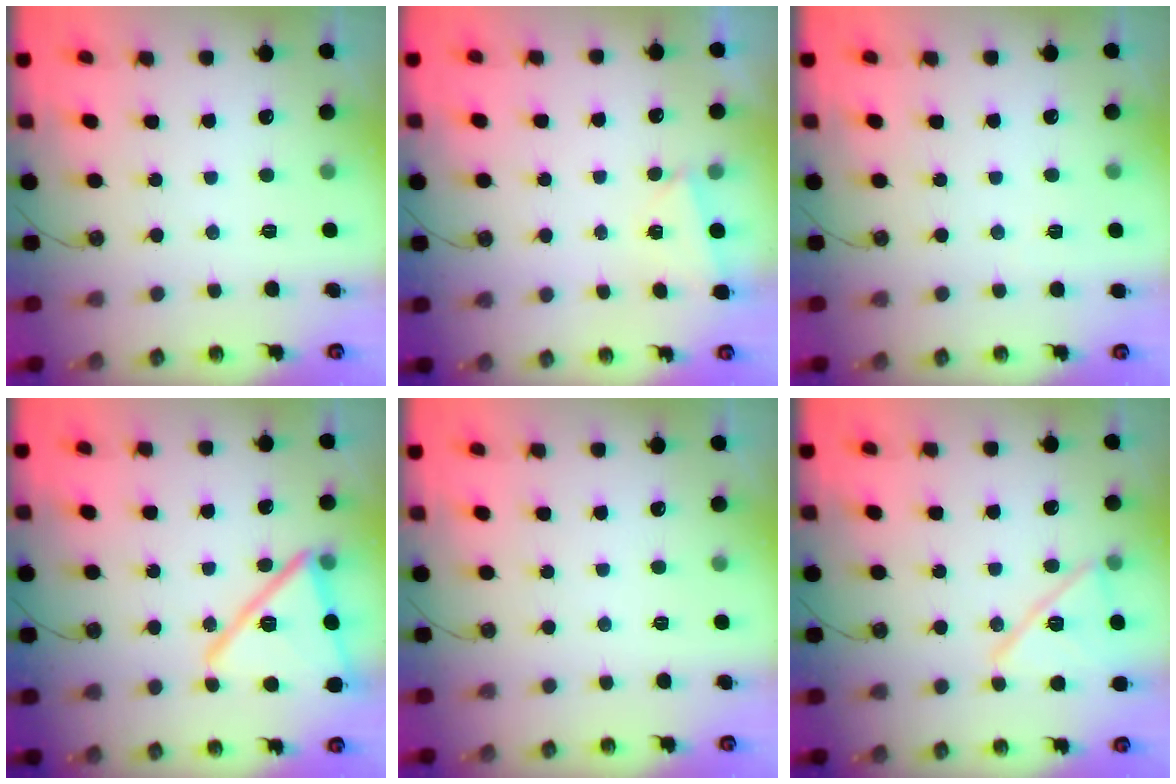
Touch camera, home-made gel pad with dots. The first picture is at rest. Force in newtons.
{"total": 2.1, "press": 0.8, "slide": 1.9}
{"total": 1.6, "press": 1.5, "slide": 0.5}
{"total": 18.9, "press": 18.9, "slide": 1.2}
{"total": 0.0}
{"total": 13.7, "press": 13.3, "slide": 3.4}